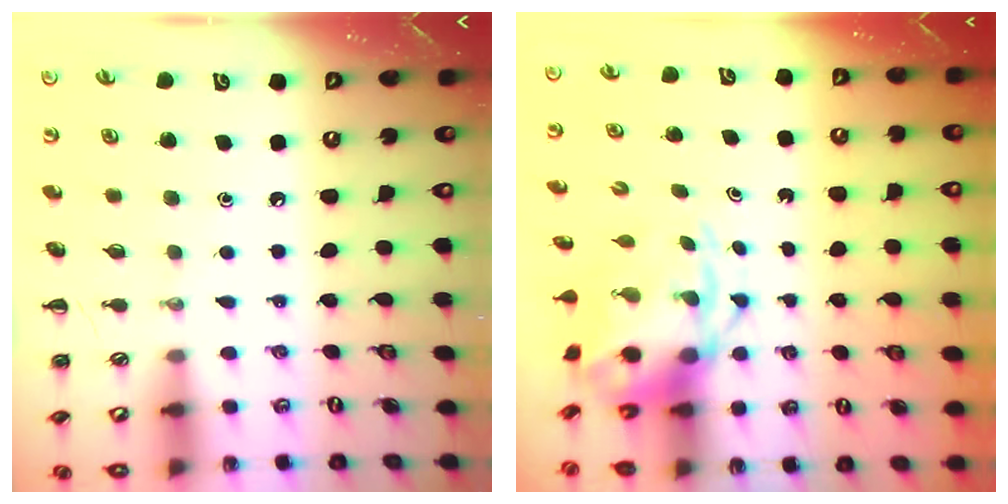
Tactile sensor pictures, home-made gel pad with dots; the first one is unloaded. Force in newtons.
{"total": 4.5, "press": 4.4, "slide": 0.8}